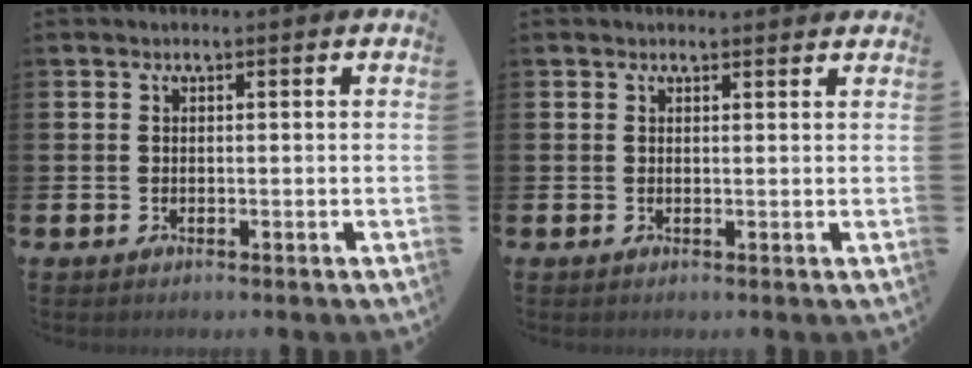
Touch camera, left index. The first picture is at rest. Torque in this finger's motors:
{"motor_torque": [0.25, -0.25, 0.03, -0.02]}